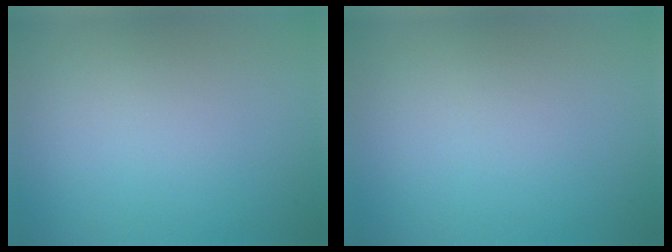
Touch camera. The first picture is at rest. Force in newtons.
{"total": 0.0}